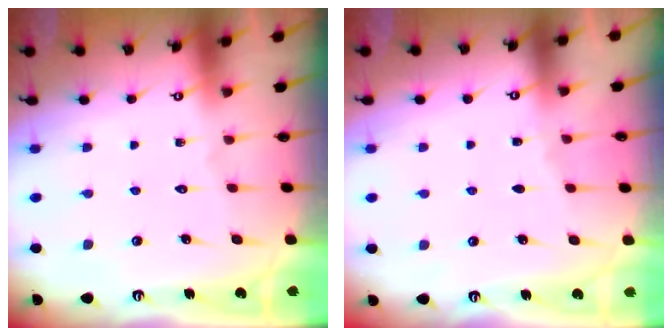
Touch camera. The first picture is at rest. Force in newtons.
{"total": 2.5, "press": 2.5, "slide": 0.4}